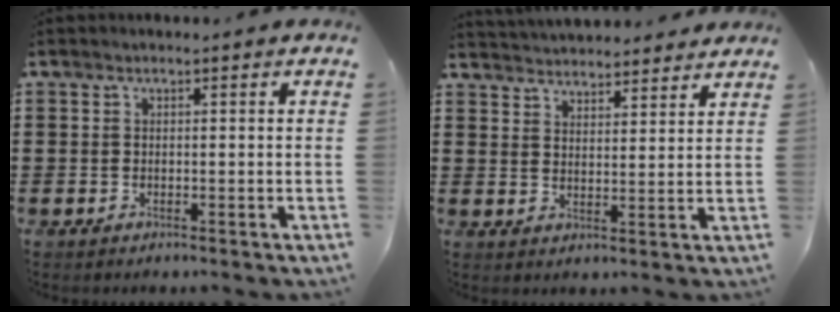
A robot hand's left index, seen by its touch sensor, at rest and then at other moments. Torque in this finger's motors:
{"motor_torque": [1.16, -0.98, 0.73, 0.21]}